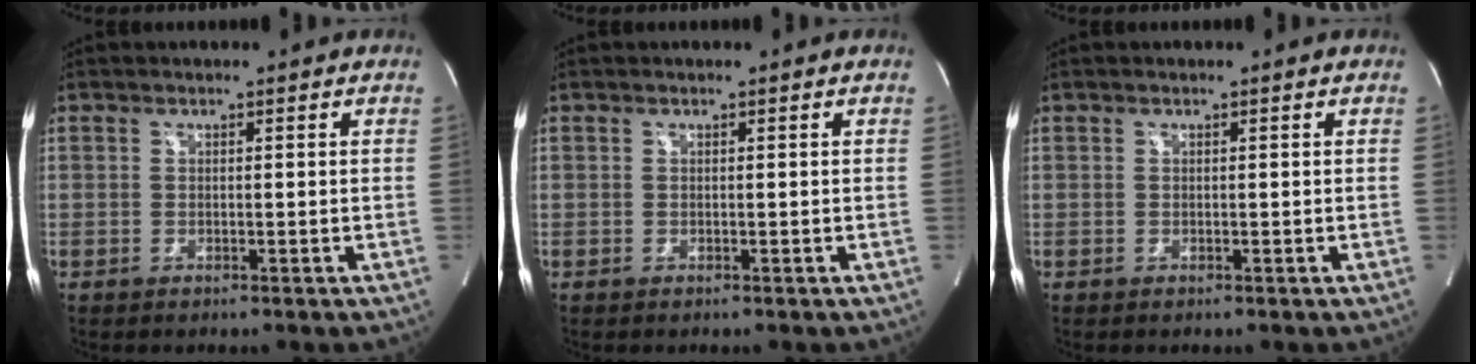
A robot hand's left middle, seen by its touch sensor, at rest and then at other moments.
{"total": 0.0}
{"total": 0.0}